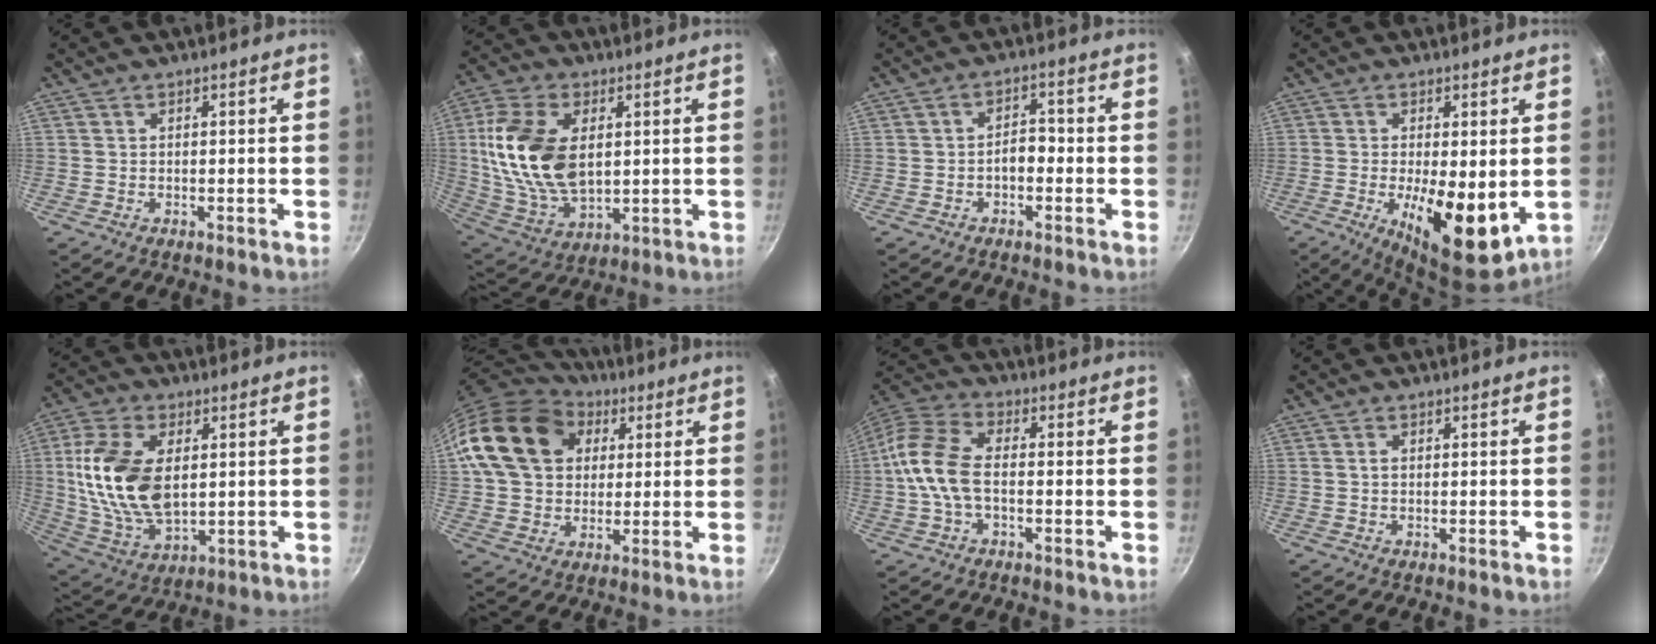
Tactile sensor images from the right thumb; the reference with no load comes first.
{"total": 19.1, "force": [3.0, 11.6, 14.9], "torque": [-0.277, -0.010, 0.067]}
{"total": 3.3, "force": [-1.2, 2.1, 2.3], "torque": [-0.018, 0.019, -0.024]}
{"total": 12.4, "force": [-1.7, 4.7, 11.4], "torque": [-0.167, -0.016, -0.016]}
{"total": 18.1, "force": [2.4, 10.7, 14.4], "torque": [-0.266, -0.008, 0.054]}
{"total": 19.1, "force": [5.3, 15.0, 10.6], "torque": [-0.170, 0.016, 0.089]}
{"total": 11.0, "force": [-1.2, 6.1, 9.1], "torque": [-0.183, 0.034, -0.041]}
{"total": 1.0, "force": [0.1, 0.5, 0.8], "torque": [-0.015, 0.003, 0.000]}